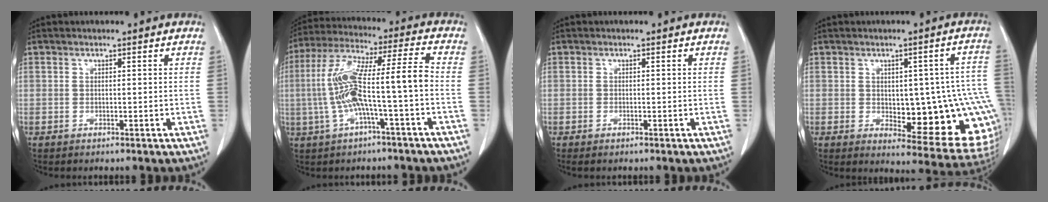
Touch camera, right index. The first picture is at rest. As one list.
[{"total": 12.7, "force": [-2.3, 0.6, 12.5], "torque": [-0.252, 0.033, -0.044]}, {"total": 0.6, "force": [-0.5, 0.1, 0.4], "torque": [-0.011, -0.002, -0.007]}, {"total": 17.2, "force": [-2.2, 6.0, 16.0], "torque": [-0.135, 0.019, -0.001]}]